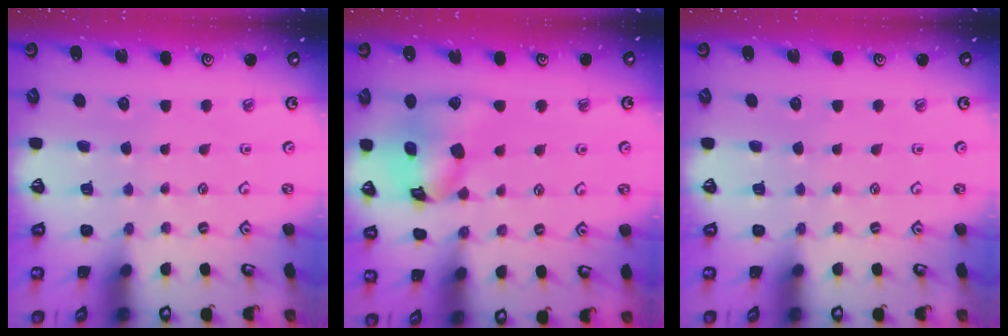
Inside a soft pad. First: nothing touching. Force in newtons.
{"total": 14.5, "press": 14.4, "slide": 2.0}
{"total": 0.0}